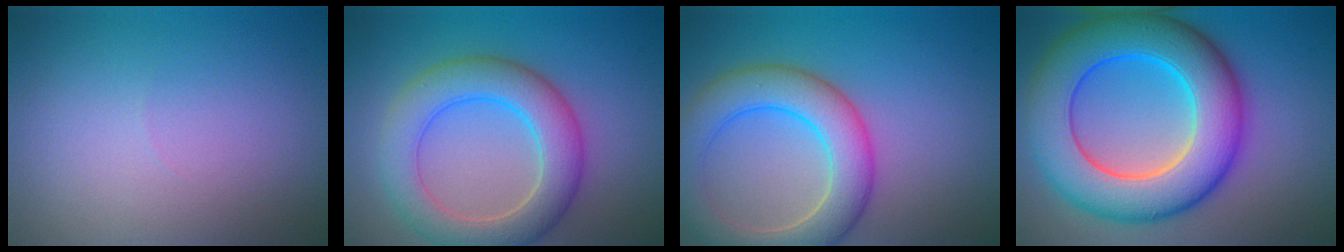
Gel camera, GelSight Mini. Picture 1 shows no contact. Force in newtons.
{"total": 6.2, "press": 6.2, "slide": 0.3}
{"total": 6.7, "press": 6.7, "slide": 0.2}
{"total": 11.8, "press": 11.8, "slide": 0.4}